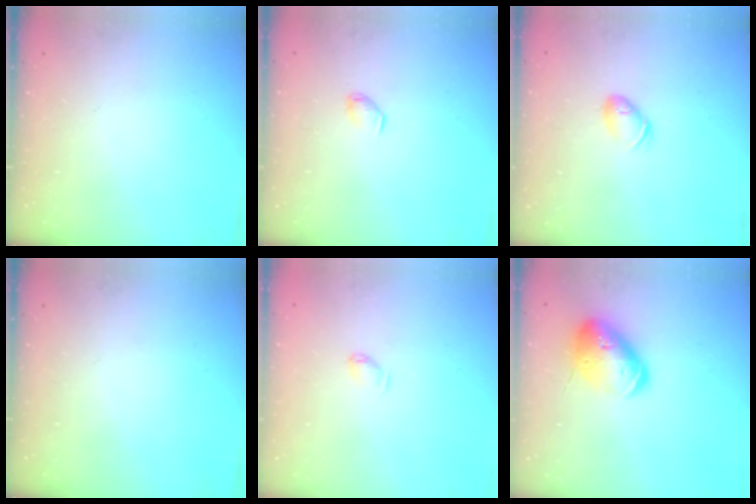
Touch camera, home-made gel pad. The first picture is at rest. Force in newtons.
{"total": 3.0, "press": 3.0, "slide": 0.5}
{"total": 7.1, "press": 7.0, "slide": 1.1}
{"total": 0.0}
{"total": 4.1, "press": 4.0, "slide": 0.8}
{"total": 15.5, "press": 15.3, "slide": 2.4}